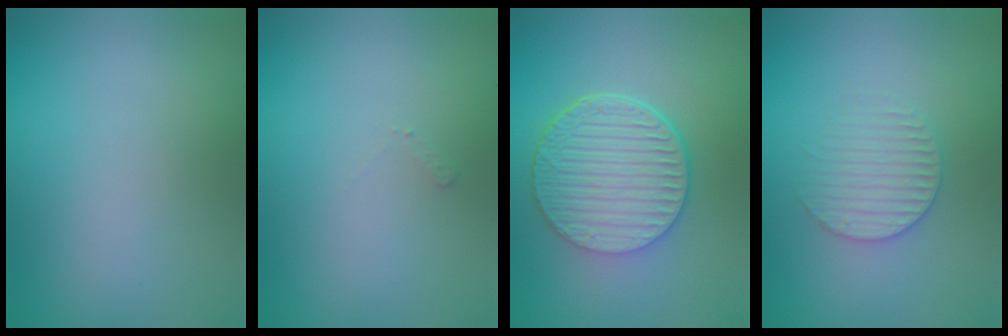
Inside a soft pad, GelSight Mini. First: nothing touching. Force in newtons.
{"total": 0.5, "press": 0.5, "slide": 0.2}
{"total": 6.6, "press": 4.8, "slide": 4.5}
{"total": 2.5, "press": 2.5, "slide": 0.4}